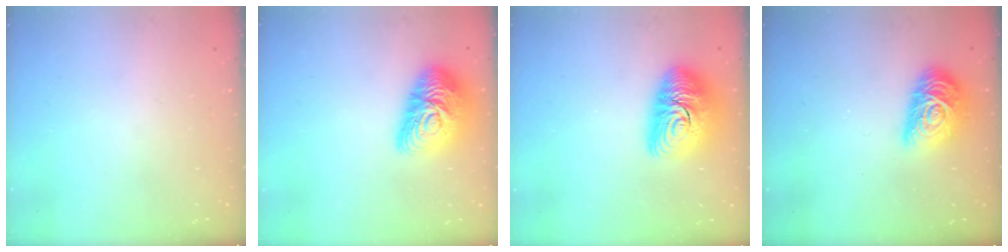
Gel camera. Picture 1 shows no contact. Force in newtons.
{"total": 16.1, "press": 16.1, "slide": 0.9}
{"total": 14.1, "press": 14.1, "slide": 1.2}
{"total": 14.9, "press": 14.9, "slide": 0.7}